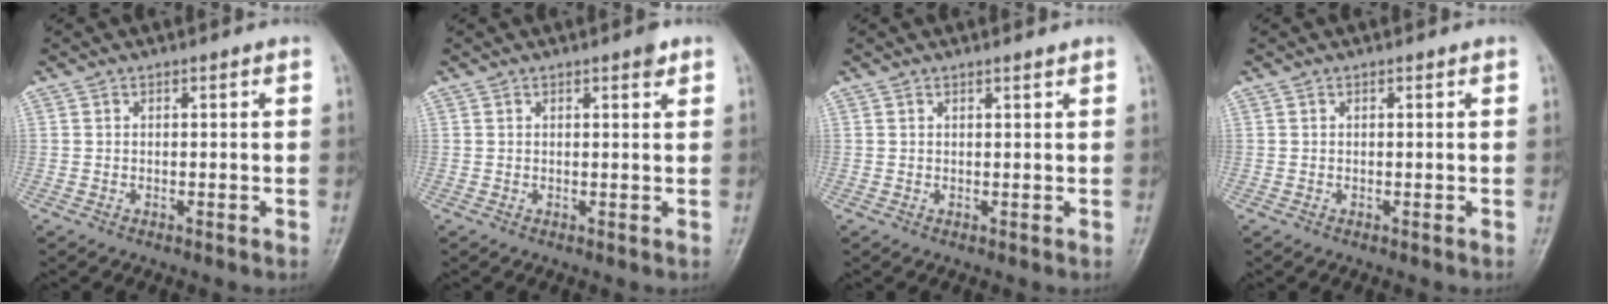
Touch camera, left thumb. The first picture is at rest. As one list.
[{"total": 1.5, "force": [1.0, 0.4, 1.0], "torque": [-0.012, -0.004, 0.011]}, {"total": 0.7, "force": [0.6, 0.0, 0.3], "torque": [-0.006, -0.005, 0.011]}, {"total": 0.0}]